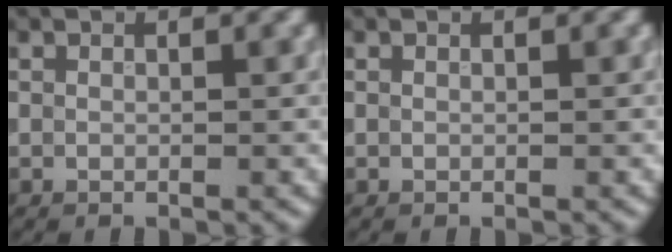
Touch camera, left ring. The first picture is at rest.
{"total": 0.0}